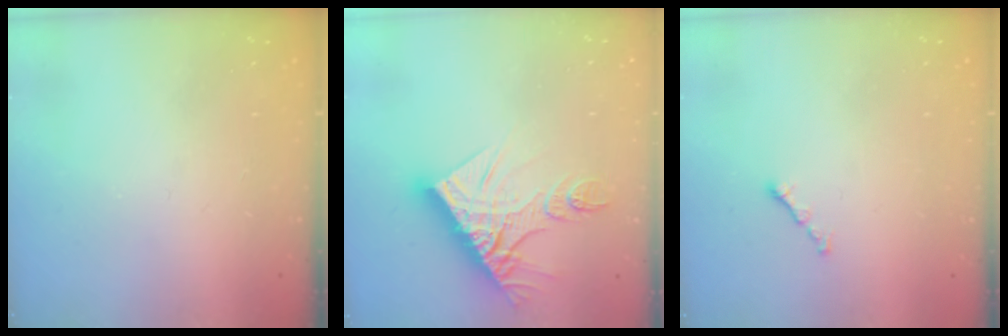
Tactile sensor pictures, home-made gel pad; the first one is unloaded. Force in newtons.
{"total": 17.1, "press": 17.0, "slide": 1.8}
{"total": 0.8, "press": 0.7, "slide": 0.4}